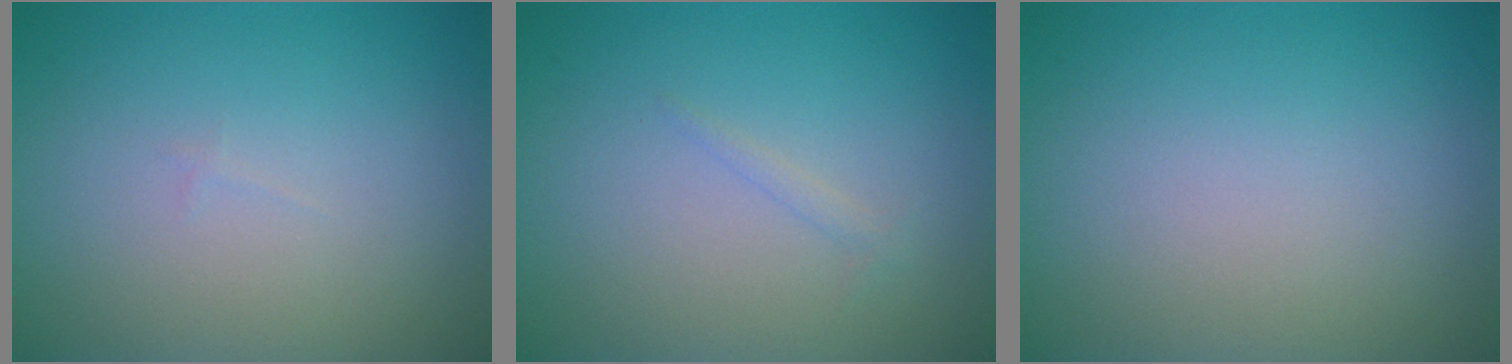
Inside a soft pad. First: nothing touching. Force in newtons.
{"total": 0.6, "press": 0.6, "slide": 0.1}
{"total": 0.0}